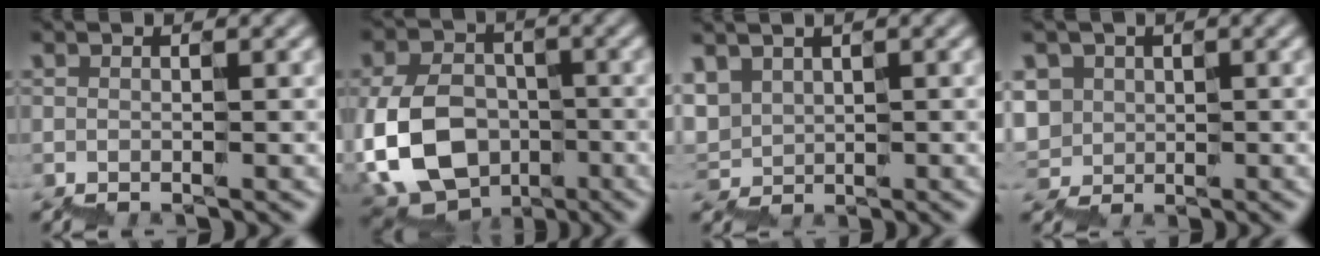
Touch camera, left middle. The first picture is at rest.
{"total": 7.7, "force": [-1.4, 6.3, 4.1], "torque": [-0.116, 0.001, -0.029]}
{"total": 2.5, "force": [2.1, 1.1, -0.7], "torque": [0.002, 0.006, 0.044]}
{"total": 3.4, "force": [0.7, 3.3, -0.5], "torque": [0.009, 0.026, 0.011]}